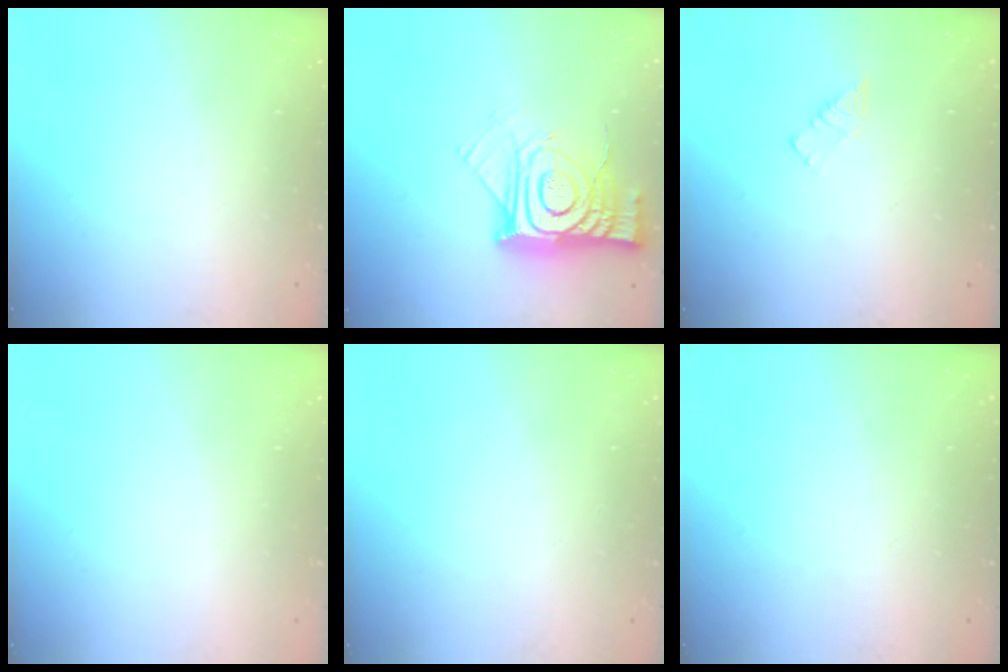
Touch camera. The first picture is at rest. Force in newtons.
{"total": 16.7, "press": 16.6, "slide": 1.8}
{"total": 3.4, "press": 3.4, "slide": 0.2}
{"total": 1.5, "press": 1.5, "slide": 0.1}
{"total": 1.6, "press": 1.6, "slide": 0.1}
{"total": 0.0}